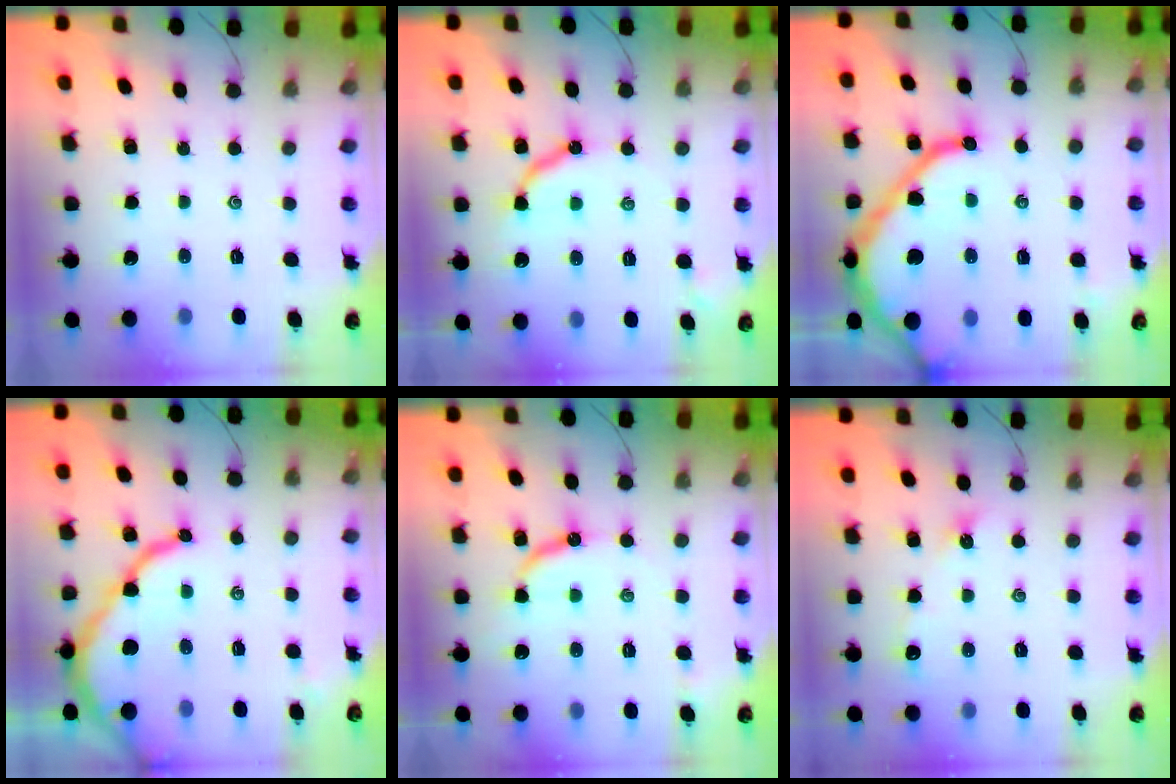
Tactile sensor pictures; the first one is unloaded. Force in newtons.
{"total": 9.3, "press": 9.3, "slide": 0.1}
{"total": 19.3, "press": 19.2, "slide": 2.0}
{"total": 12.5, "press": 12.5, "slide": 1.4}
{"total": 10.5, "press": 10.4, "slide": 0.8}
{"total": 5.2, "press": 5.1, "slide": 0.5}